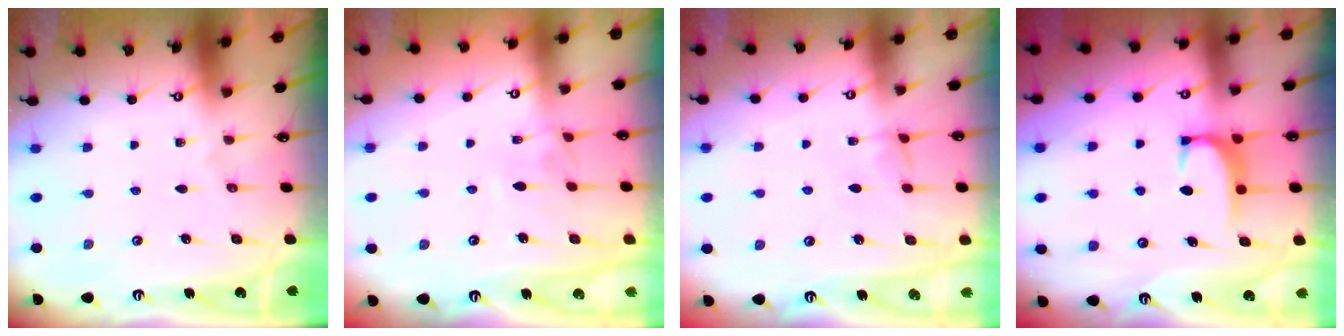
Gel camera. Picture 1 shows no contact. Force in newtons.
{"total": 2.2, "press": 2.2, "slide": 0.5}
{"total": 2.3, "press": 2.2, "slide": 0.3}
{"total": 1.9, "press": 1.8, "slide": 0.5}